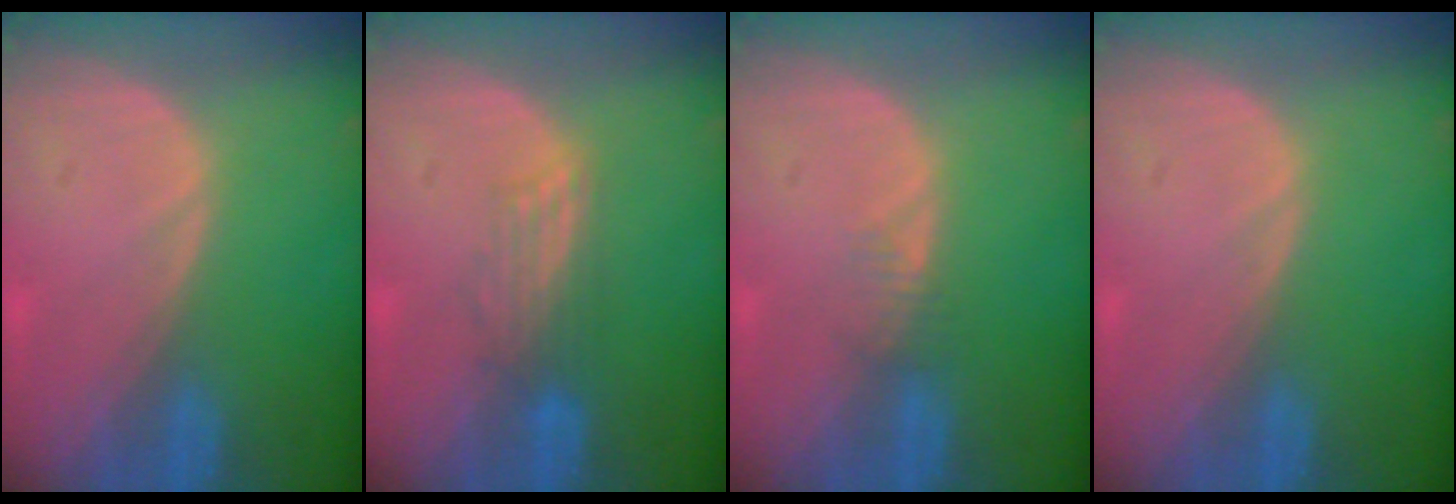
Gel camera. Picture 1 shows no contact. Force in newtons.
{"total": 2.7, "press": 2.7, "slide": 0.4}
{"total": 1.5, "press": 1.5, "slide": 0.2}
{"total": 0.0}